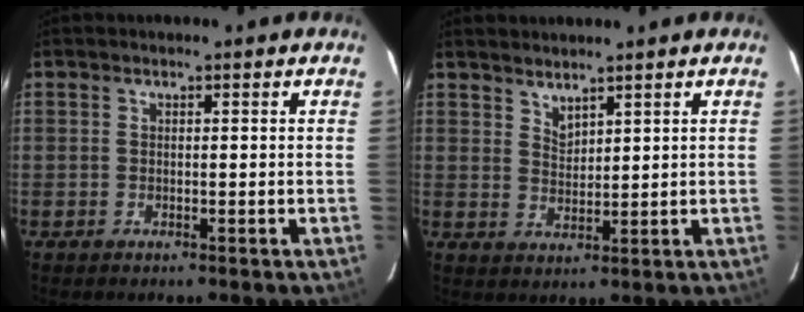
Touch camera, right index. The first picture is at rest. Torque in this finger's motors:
{"motor_torque": [-0.20, -0.02, 0.02, 0.00]}